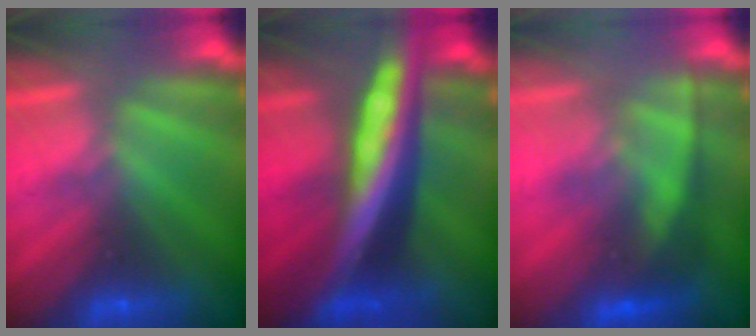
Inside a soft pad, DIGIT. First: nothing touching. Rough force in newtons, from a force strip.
{"total": 6.8}
{"total": 2.7}